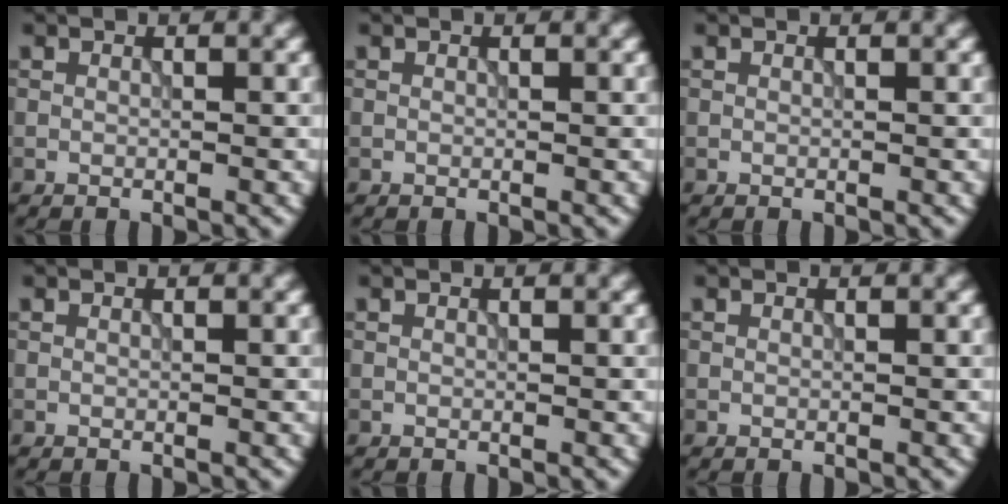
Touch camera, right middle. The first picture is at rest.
{"total": 0.0}
{"total": 0.0}
{"total": 0.0}
{"total": 0.0}
{"total": 0.0}